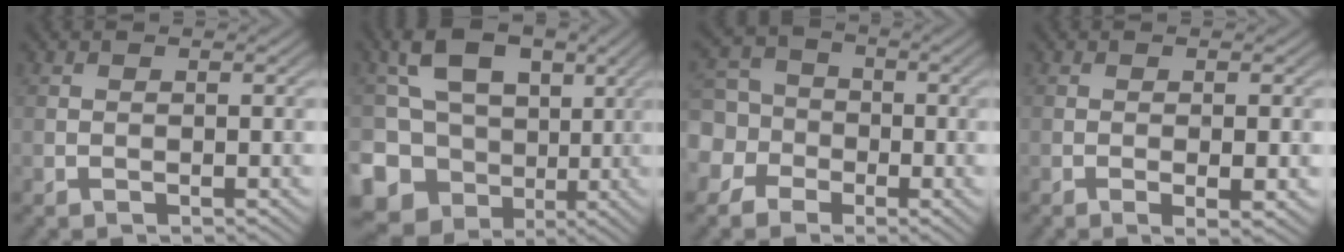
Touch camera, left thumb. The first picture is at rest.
{"total": 10.4, "force": [1.0, 8.3, 6.1], "torque": [-0.119, -0.009, 0.009]}
{"total": 7.6, "force": [-1.6, 7.0, 2.7], "torque": [-0.078, 0.000, -0.060]}
{"total": 2.3, "force": [-0.6, 0.4, 2.2], "torque": [-0.038, -0.001, -0.008]}